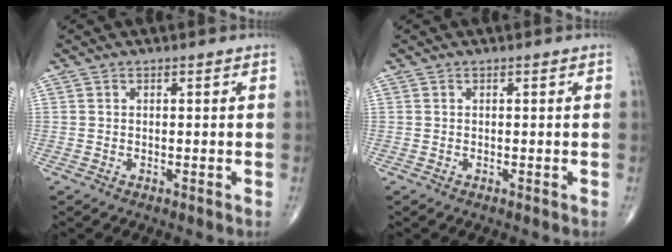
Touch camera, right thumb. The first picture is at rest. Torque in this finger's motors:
{"motor_torque": [0.00, 0.00, 0.14, 0.13, 0.00]}